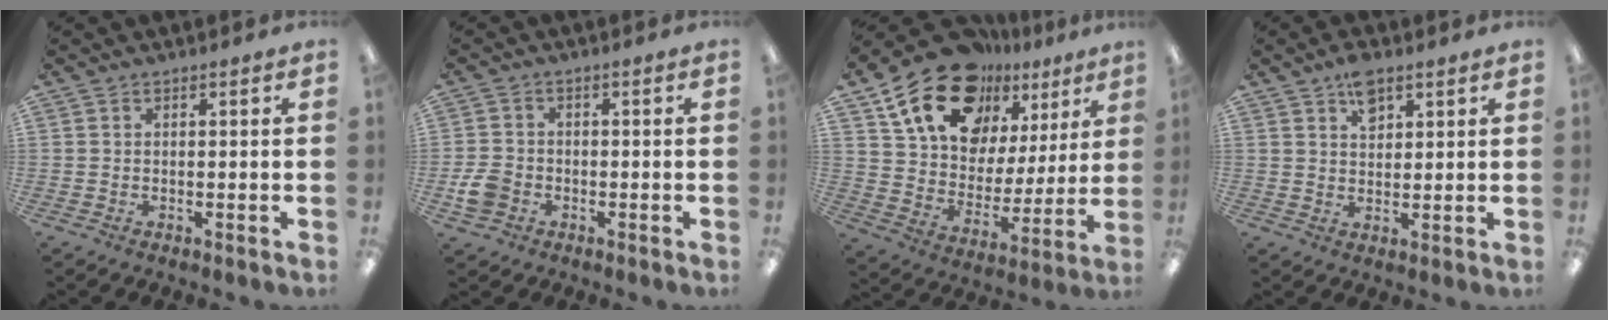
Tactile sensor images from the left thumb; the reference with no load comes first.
{"total": 4.9, "force": [-1.7, 3.9, 2.4], "torque": [-0.041, 0.005, -0.033]}
{"total": 18.4, "force": [13.5, 10.1, 7.4], "torque": [-0.143, -0.090, 0.244]}
{"total": 5.7, "force": [3.5, 3.2, 3.3], "torque": [-0.041, -0.010, 0.058]}